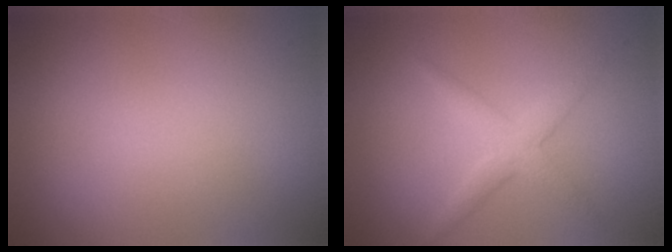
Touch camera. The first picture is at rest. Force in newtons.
{"total": 2.4, "press": 2.4, "slide": 0.1}